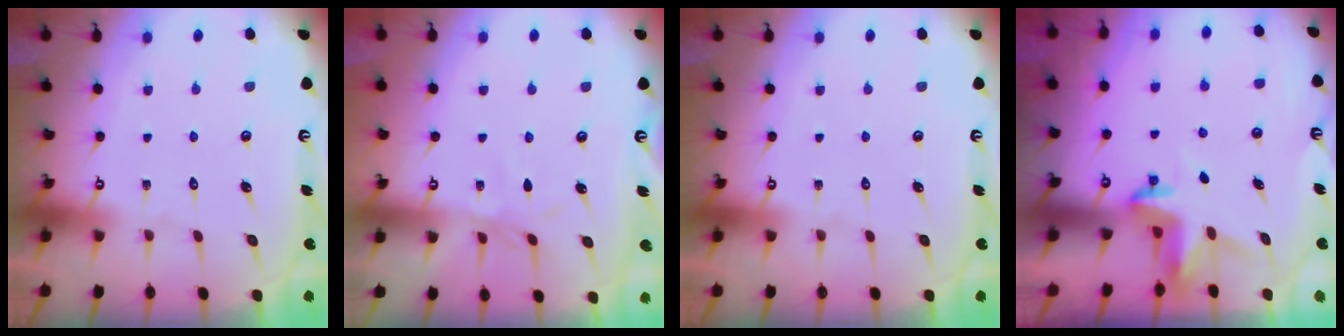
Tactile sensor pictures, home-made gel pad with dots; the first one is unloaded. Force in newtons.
{"total": 2.6, "press": 2.6, "slide": 0.4}
{"total": 0.0}
{"total": 3.9, "press": 3.8, "slide": 0.3}